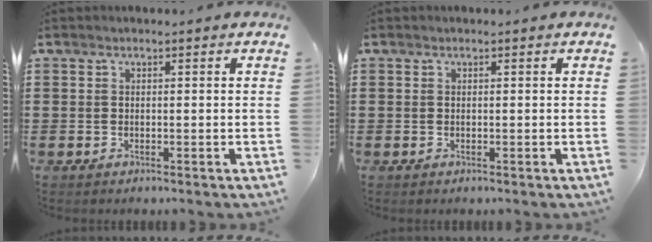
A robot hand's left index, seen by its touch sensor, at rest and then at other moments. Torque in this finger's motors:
{"motor_torque": [0.00, 0.00, 0.00, -0.01]}